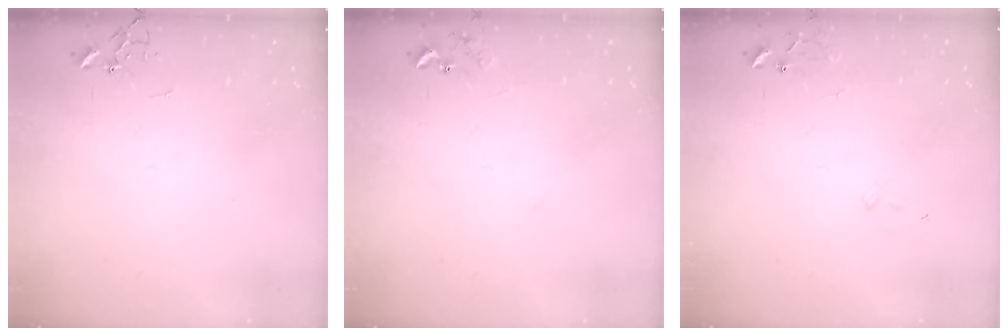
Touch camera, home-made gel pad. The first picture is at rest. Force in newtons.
{"total": 7.8, "press": 7.8, "slide": 0.5}
{"total": 7.6, "press": 7.6, "slide": 0.7}